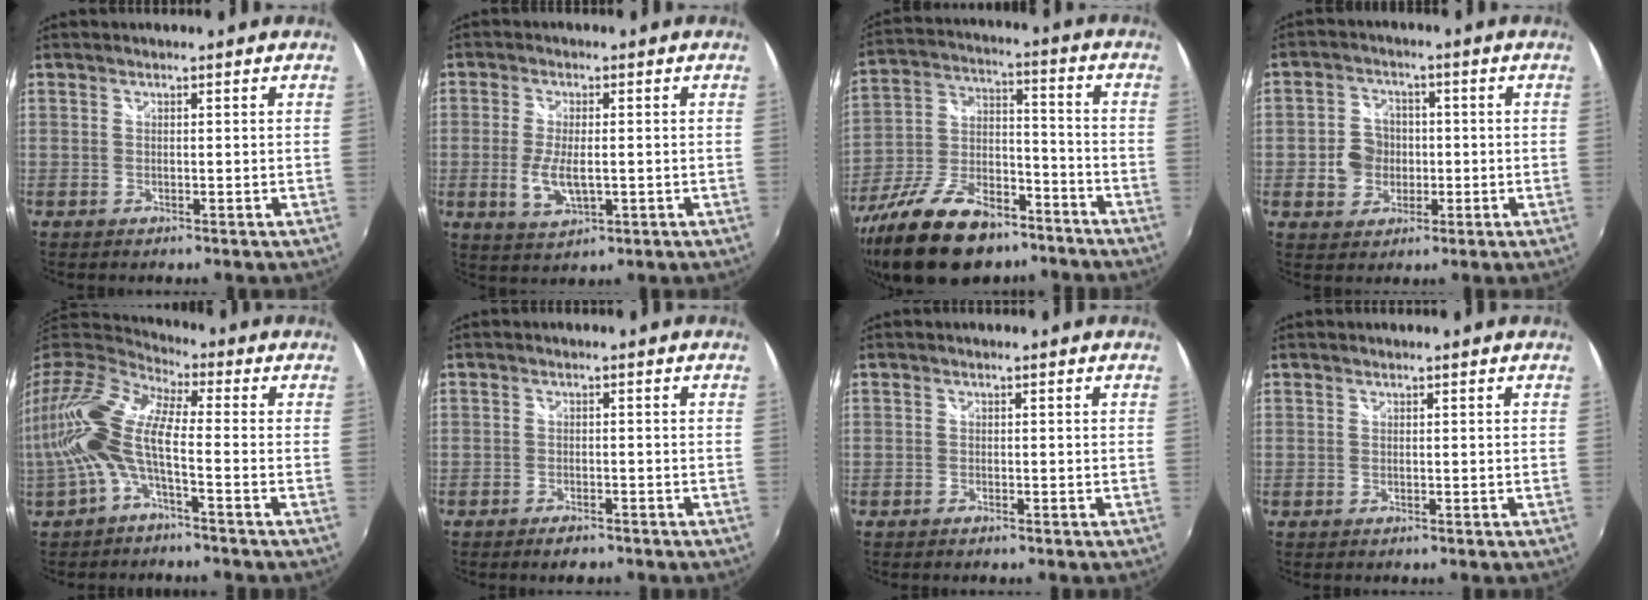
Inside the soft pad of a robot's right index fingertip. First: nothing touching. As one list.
[{"total": 6.2, "force": [-1.1, 2.4, 5.6], "torque": [-0.116, -0.011, -0.019]}, {"total": 22.0, "force": [-15.7, 9.8, 11.9], "torque": [-0.243, -0.008, -0.256]}, {"total": 6.3, "force": [-0.9, 5.8, 2.3], "torque": [-0.047, 0.010, -0.015]}, {"total": 15.0, "force": [-2.8, 5.3, 13.7], "torque": [-0.280, 0.000, -0.063]}, {"total": 3.0, "force": [-2.6, 1.0, 1.1], "torque": [-0.032, -0.006, -0.045]}, {"total": 0.8, "force": [-0.8, 0.2, 0.0], "torque": [-0.005, -0.002, -0.017]}, {"total": 0.0}]